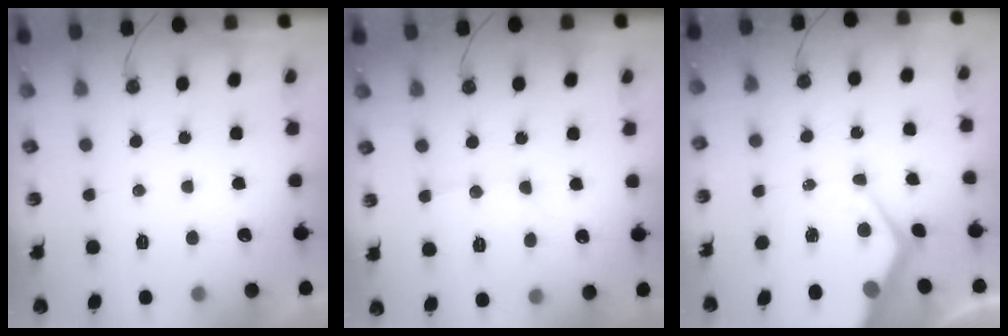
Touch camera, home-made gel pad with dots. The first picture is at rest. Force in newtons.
{"total": 10.5, "press": 10.4, "slide": 1.0}
{"total": 10.8, "press": 10.8, "slide": 1.0}